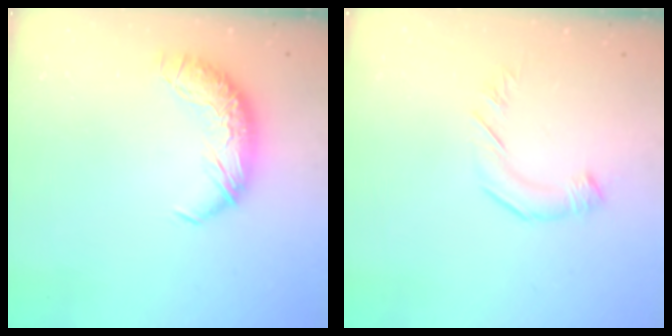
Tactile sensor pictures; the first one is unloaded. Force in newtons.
{"total": 4.3, "press": 4.2, "slide": 0.6}